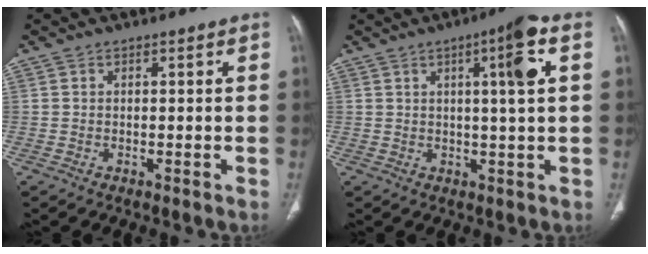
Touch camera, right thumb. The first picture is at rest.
{"total": 8.2, "force": [2.2, 0.7, 7.8], "torque": [-0.124, 0.005, 0.030]}